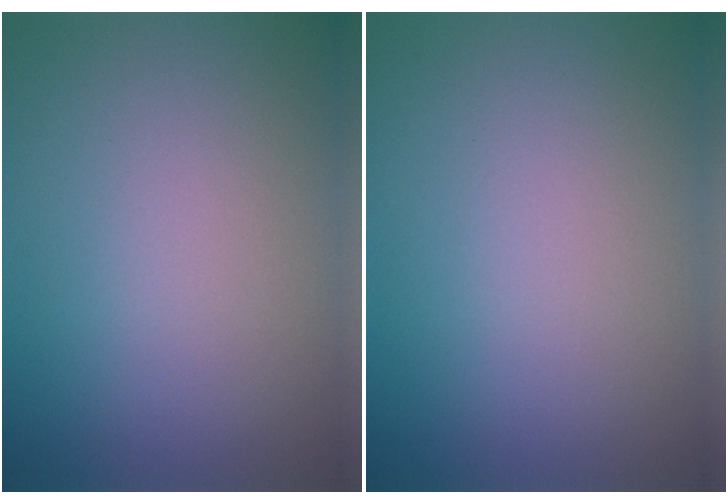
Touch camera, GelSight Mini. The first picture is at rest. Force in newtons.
{"total": 0.0}